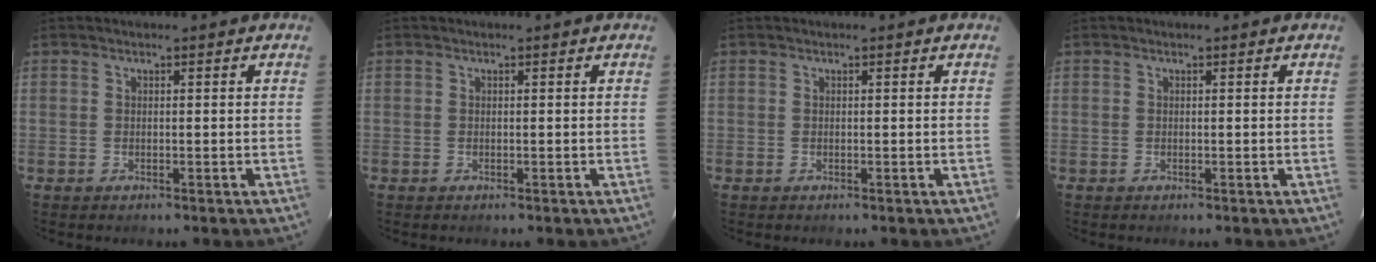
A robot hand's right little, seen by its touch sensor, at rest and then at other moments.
{"total": 0.0}
{"total": 0.0}
{"total": 0.0}